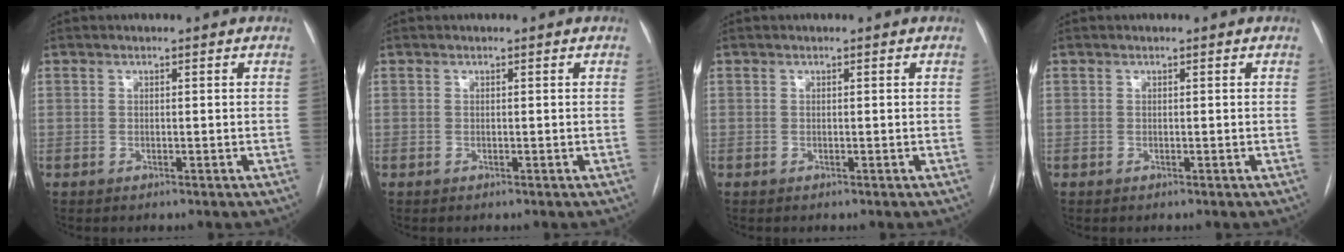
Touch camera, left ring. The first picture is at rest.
{"total": 0.0}
{"total": 0.0}
{"total": 0.0}